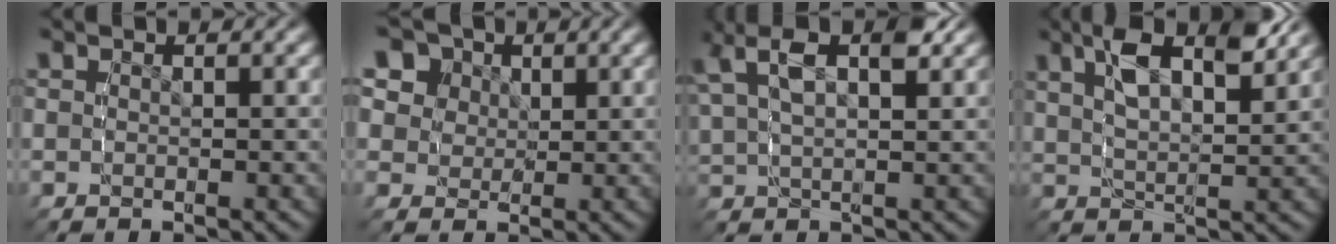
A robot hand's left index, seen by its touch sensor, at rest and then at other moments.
{"total": 9.9, "force": [4.5, 7.7, 4.3], "torque": [-0.093, 0.008, 0.069]}
{"total": 6.4, "force": [2.9, 3.1, 4.7], "torque": [-0.082, 0.013, 0.048]}
{"total": 5.8, "force": [3.1, 1.6, 4.6], "torque": [-0.079, -0.001, 0.057]}